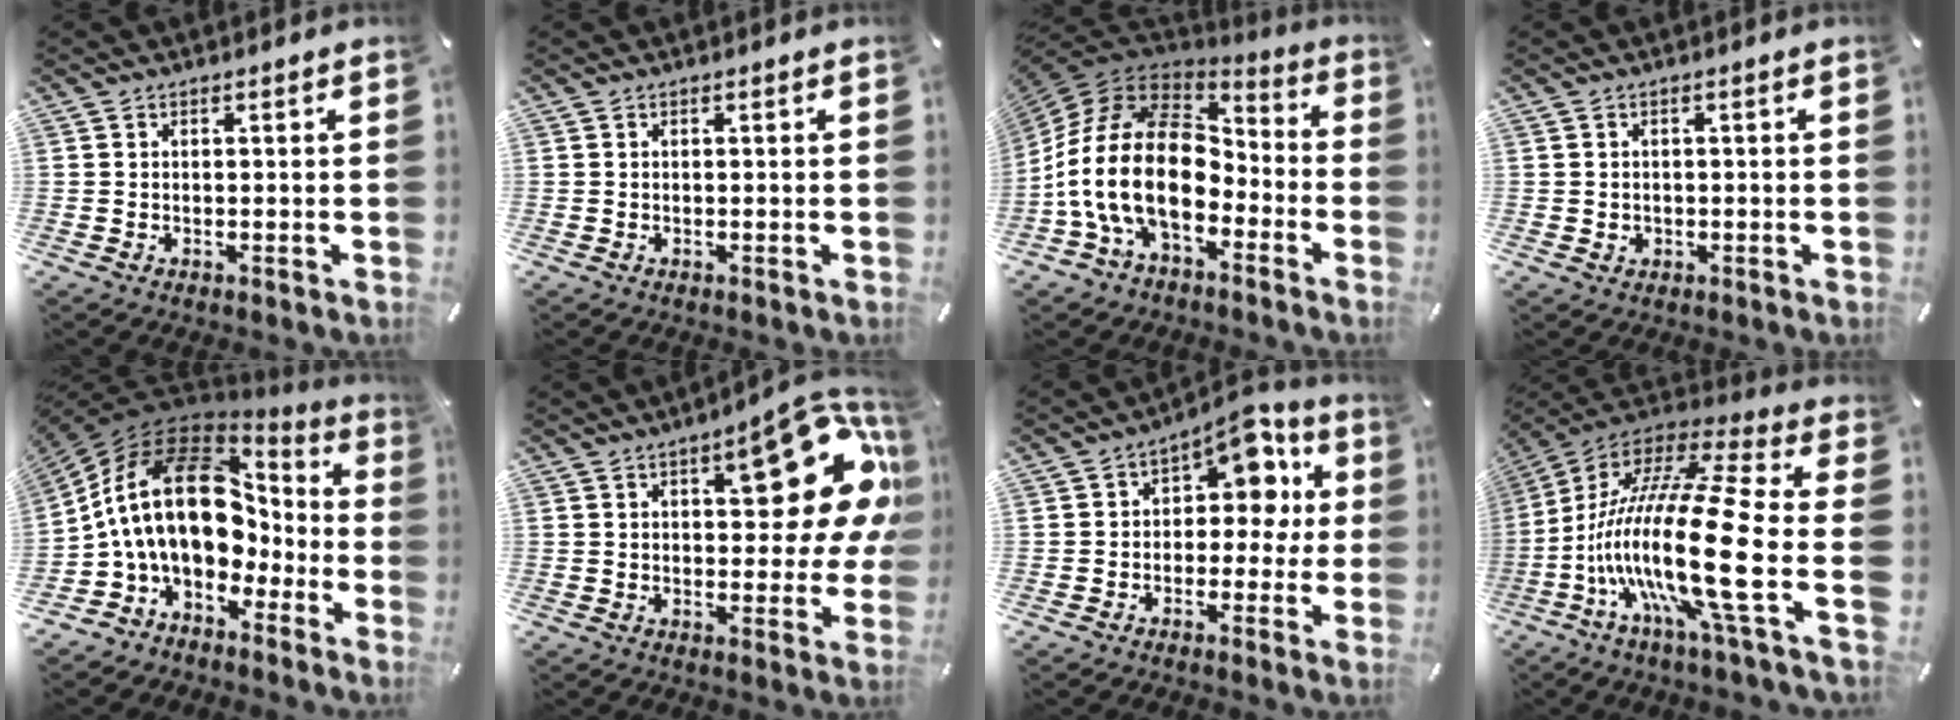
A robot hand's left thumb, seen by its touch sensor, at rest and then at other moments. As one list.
[{"total": 0.0}, {"total": 22.0, "force": [-3.8, 14.2, 16.4], "torque": [-0.338, 0.021, -0.060]}, {"total": 1.3, "force": [0.1, 1.2, 0.3], "torque": [-0.010, 0.003, 0.000]}, {"total": 21.7, "force": [2.3, 14.7, 15.8], "torque": [-0.323, -0.006, 0.046]}, {"total": 19.9, "force": [7.9, 8.7, 16.1], "torque": [-0.182, -0.055, 0.122]}, {"total": 10.2, "force": [4.5, 6.5, 6.4], "torque": [-0.073, -0.036, 0.073]}, {"total": 26.3, "force": [-6.6, 5.3, 24.9], "torque": [-0.537, 0.000, -0.120]}]